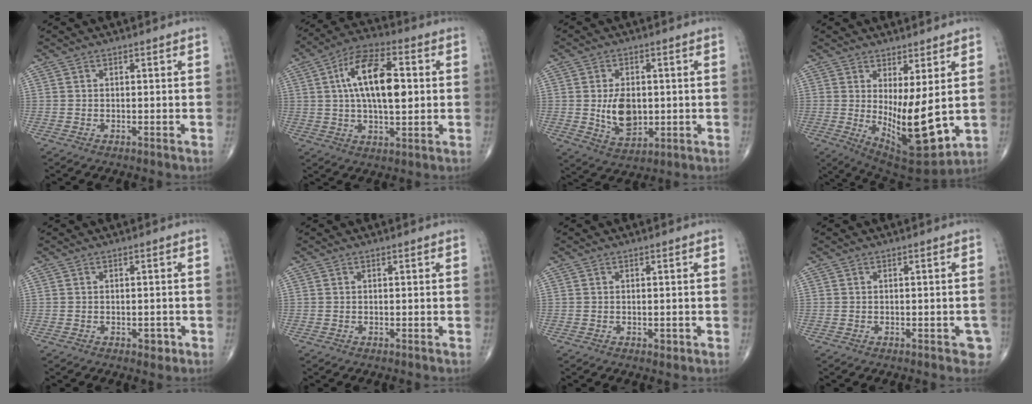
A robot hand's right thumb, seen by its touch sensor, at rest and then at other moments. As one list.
[{"total": 15.4, "force": [2.3, 7.0, 13.5], "torque": [-0.224, 0.012, 0.035]}, {"total": 8.7, "force": [-0.1, 5.5, 6.7], "torque": [-0.096, -0.012, 0.009]}, {"total": 13.2, "force": [0.3, 4.5, 12.4], "torque": [-0.186, -0.034, 0.024]}, {"total": 1.8, "force": [-0.8, 1.1, 1.2], "torque": [-0.006, 0.003, -0.008]}, {"total": 0.0}, {"total": 1.0, "force": [-0.2, 0.7, 0.7], "torque": [-0.004, -0.001, -0.003]}, {"total": 3.2, "force": [-1.3, 1.5, 2.5], "torque": [-0.009, 0.006, -0.014]}]